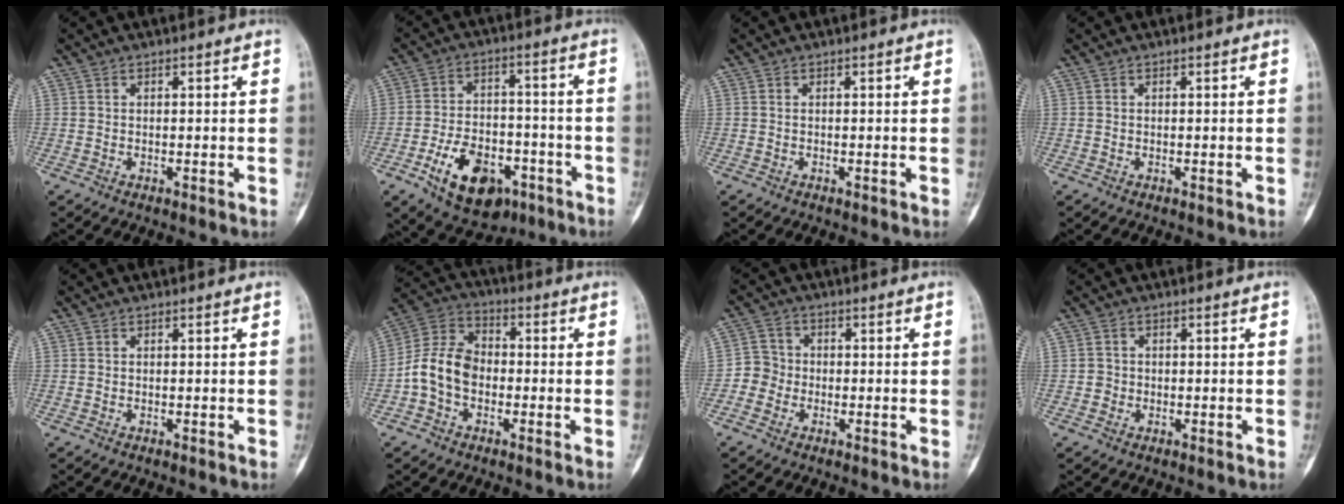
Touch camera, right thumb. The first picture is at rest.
{"total": 14.6, "force": [-6.9, 8.8, 9.4], "torque": [-0.131, 0.034, -0.101]}
{"total": 0.0}
{"total": 0.0}
{"total": 0.0}
{"total": 10.4, "force": [-2.2, 7.7, 6.6], "torque": [-0.114, 0.037, -0.055]}
{"total": 3.9, "force": [-1.5, 3.6, 0.6], "torque": [0.015, 0.012, -0.042]}
{"total": 1.5, "force": [-0.3, 1.5, 0.0], "torque": [0.011, 0.007, -0.008]}